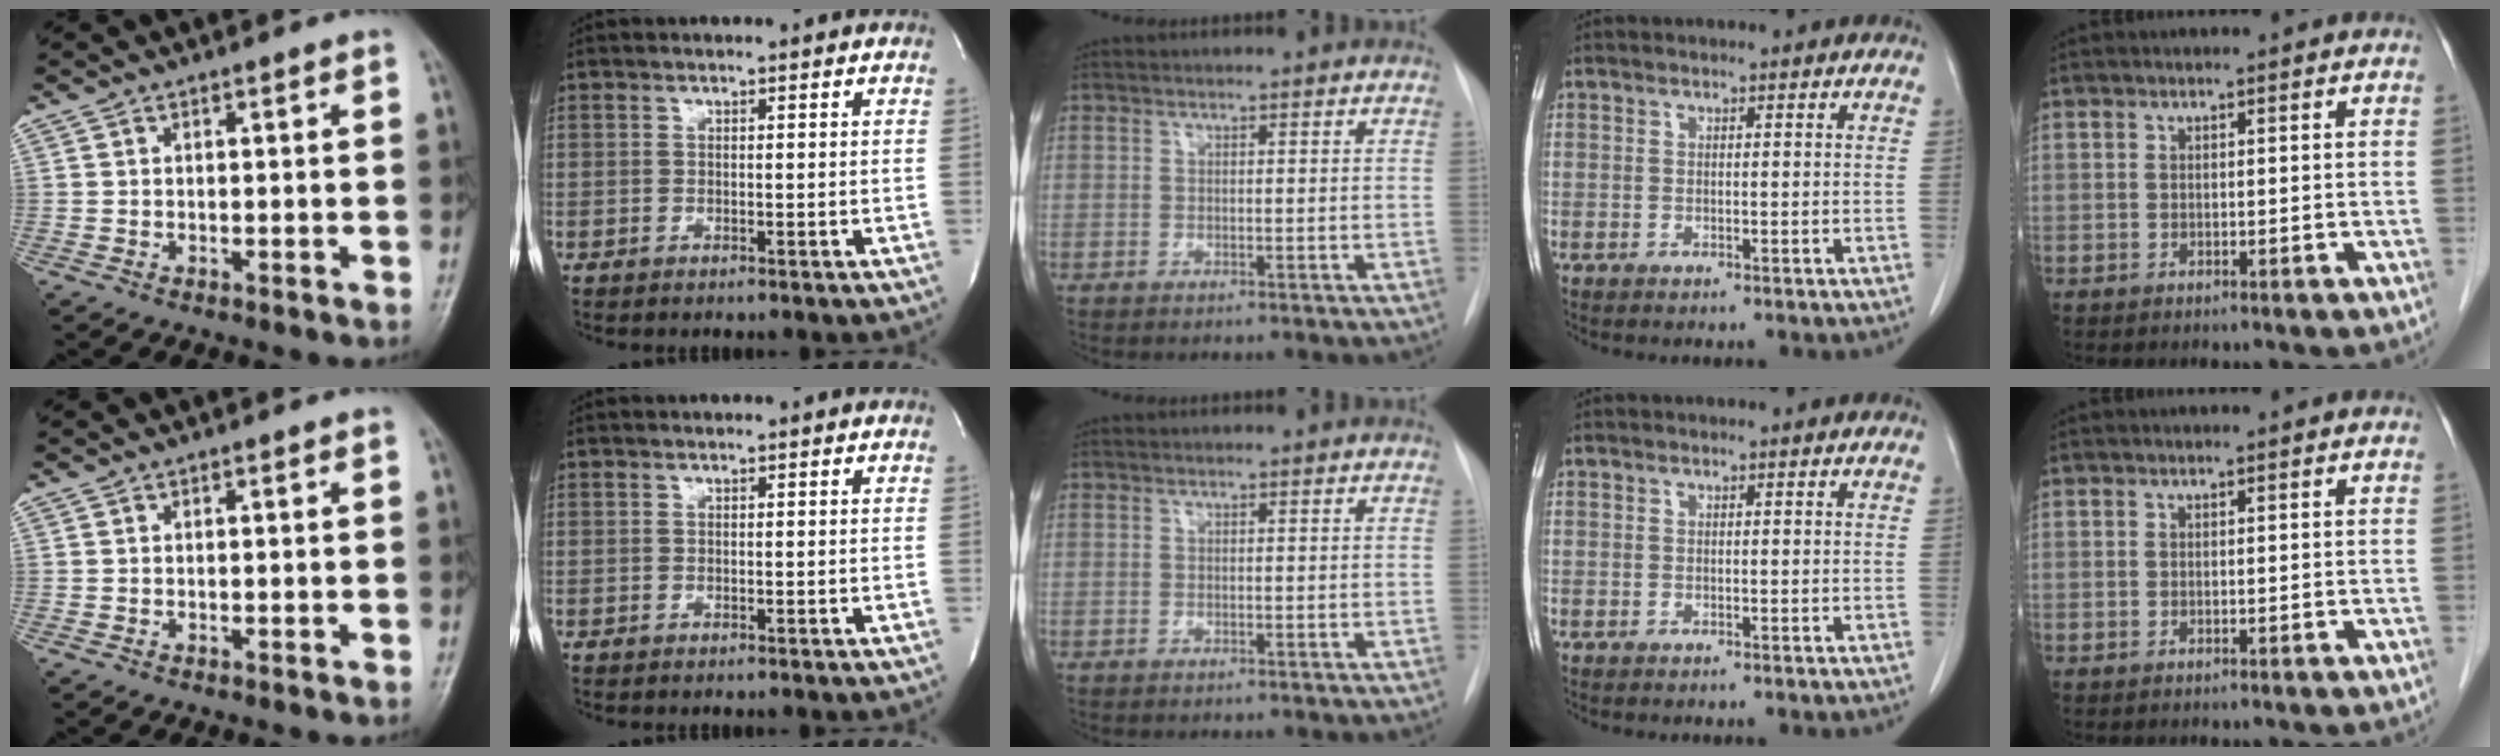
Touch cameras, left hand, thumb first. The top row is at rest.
{}